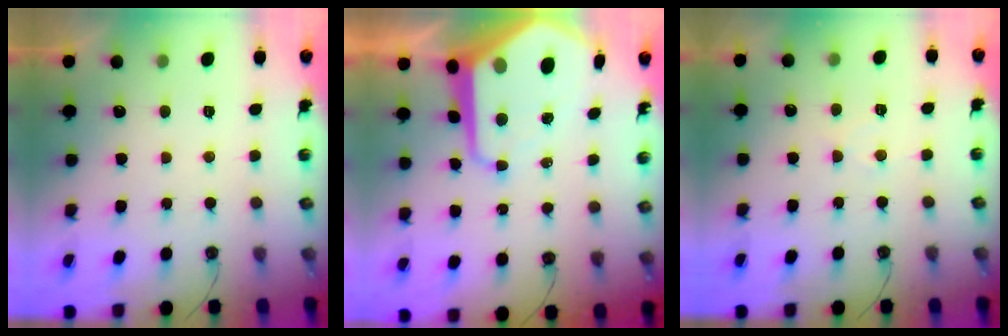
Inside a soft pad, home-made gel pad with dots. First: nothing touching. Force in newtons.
{"total": 14.3, "press": 14.3, "slide": 1.1}
{"total": 4.3, "press": 4.3, "slide": 0.5}